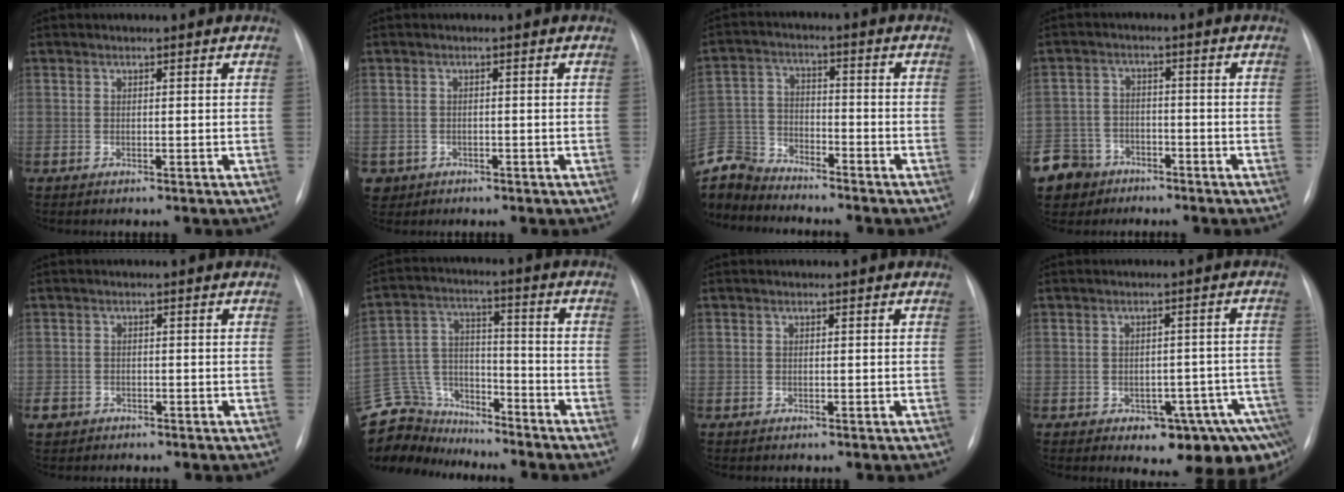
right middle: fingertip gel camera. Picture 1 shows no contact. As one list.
[{"total": 2.9, "force": [-1.3, 2.5, 0.2], "torque": [-0.002, 0.005, -0.019]}, {"total": 11.7, "force": [-11.2, 2.8, 1.8], "torque": [-0.048, 0.013, -0.215]}, {"total": 10.9, "force": [-7.2, 7.8, 2.3], "torque": [-0.080, 0.002, -0.122]}, {"total": 3.2, "force": [-2.2, 2.2, 0.6], "torque": [-0.014, 0.001, -0.036]}, {"total": 14.7, "force": [-13.6, 5.1, 1.9], "torque": [-0.052, 0.041, -0.242]}, {"total": 0.0}, {"total": 12.6, "force": [-7.6, 5.0, 8.6], "torque": [-0.046, 0.028, -0.091]}]